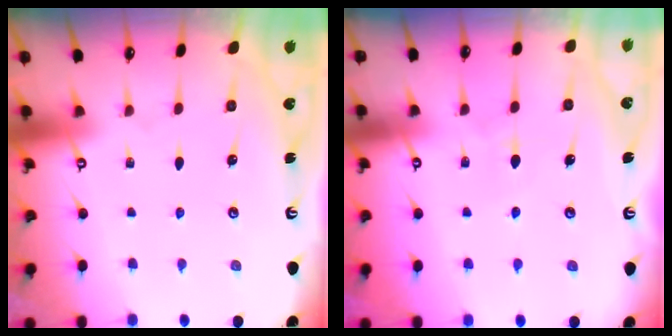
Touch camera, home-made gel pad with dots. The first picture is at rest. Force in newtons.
{"total": 5.3, "press": 5.3, "slide": 0.4}